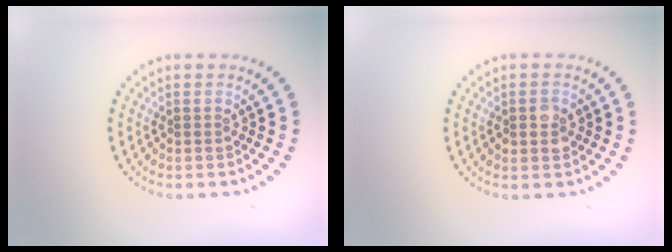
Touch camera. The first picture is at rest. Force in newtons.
{"total": 2.3, "press": 2.3, "slide": 0.1}